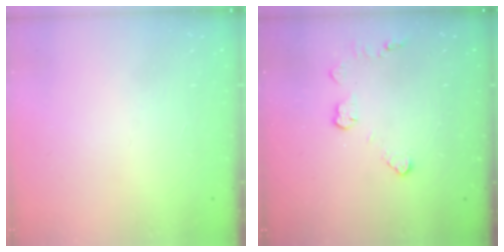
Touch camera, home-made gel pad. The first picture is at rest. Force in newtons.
{"total": 5.1, "press": 5.1, "slide": 0.5}